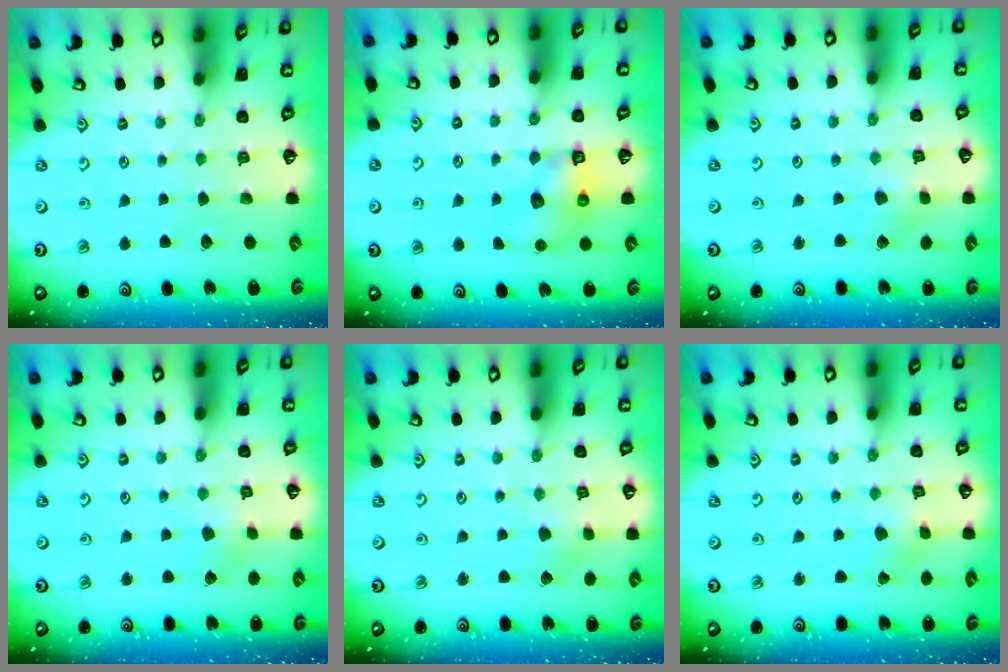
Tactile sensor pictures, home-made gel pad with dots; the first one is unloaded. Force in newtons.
{"total": 6.3, "press": 6.2, "slide": 0.6}
{"total": 2.8, "press": 2.8, "slide": 0.2}
{"total": 2.8, "press": 2.8, "slide": 0.1}
{"total": 2.6, "press": 2.6, "slide": 0.5}
{"total": 1.1, "press": 1.0, "slide": 0.1}